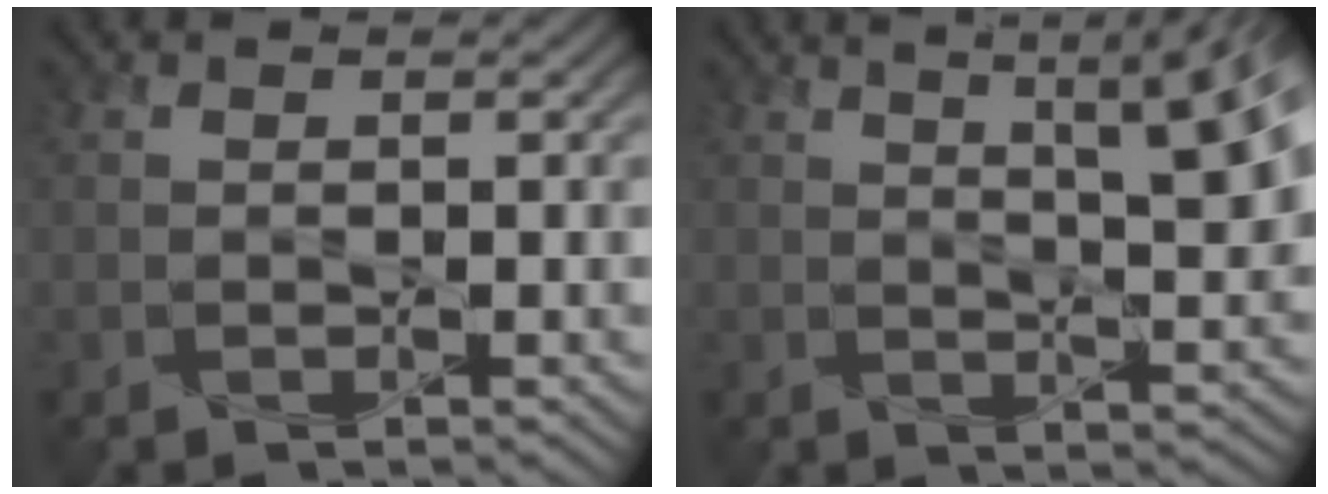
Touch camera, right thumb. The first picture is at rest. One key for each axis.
{"total": 10.3, "fx": 4.0, "fy": 2.9, "fz": 9.0, "tx": -0.109, "ty": 0.024, "tz": 0.051}